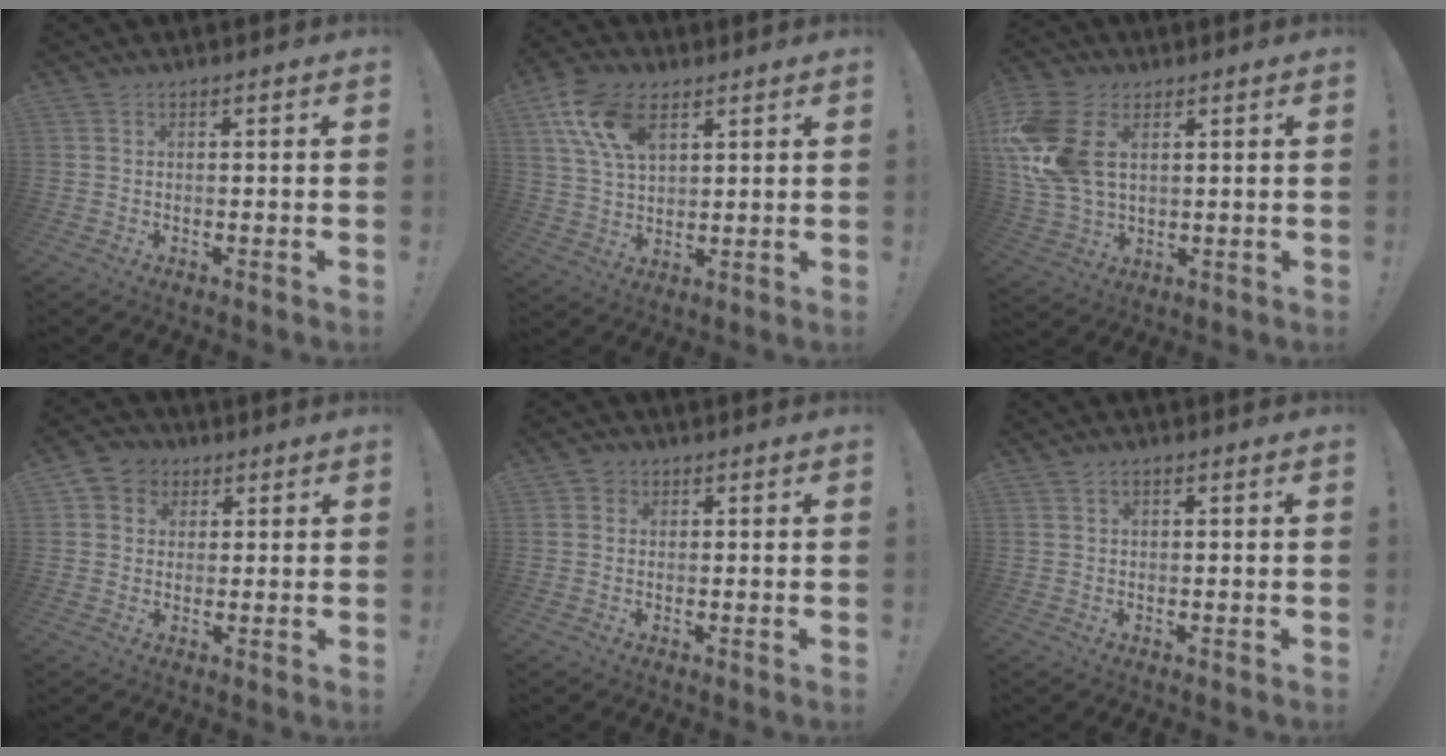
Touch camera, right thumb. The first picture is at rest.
{"total": 14.4, "force": [6.9, 8.7, 9.1], "torque": [-0.174, -0.016, 0.132]}
{"total": 17.5, "force": [4.2, 11.7, 12.3], "torque": [-0.256, -0.010, 0.079]}
{"total": 5.5, "force": [1.5, 5.1, 1.3], "torque": [-0.015, -0.004, 0.029]}
{"total": 2.5, "force": [0.8, 2.2, 0.6], "torque": [-0.006, 0.000, 0.014]}
{"total": 1.7, "force": [0.2, 0.8, 1.5], "torque": [-0.030, 0.007, 0.003]}